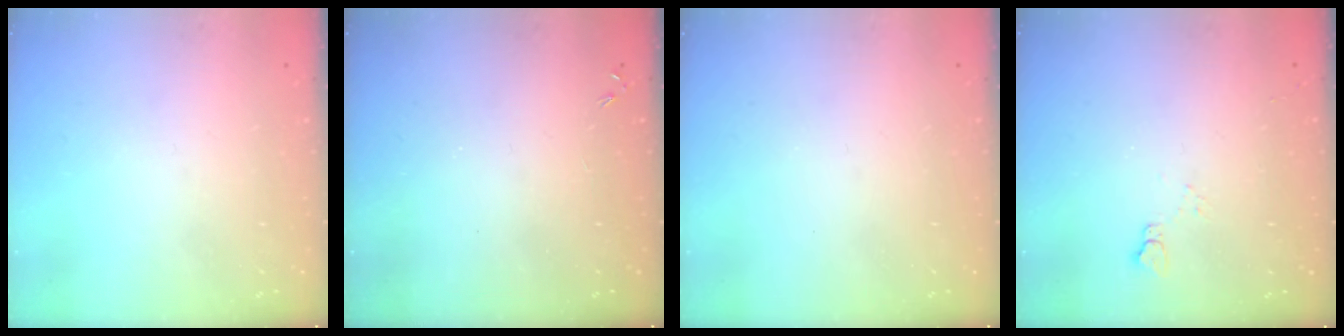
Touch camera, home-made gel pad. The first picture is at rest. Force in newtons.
{"total": 0.0}
{"total": 0.0}
{"total": 3.8, "press": 3.8, "slide": 0.5}